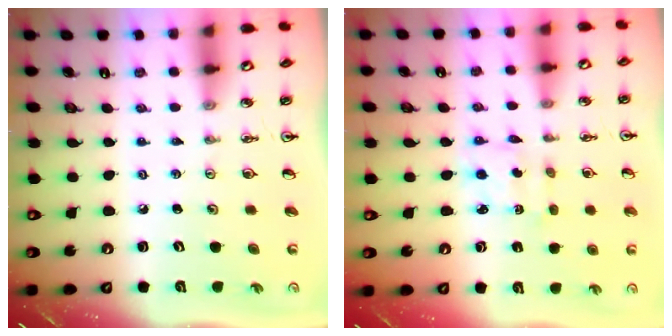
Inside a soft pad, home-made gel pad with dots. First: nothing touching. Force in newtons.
{"total": 2.2, "press": 2.0, "slide": 0.8}